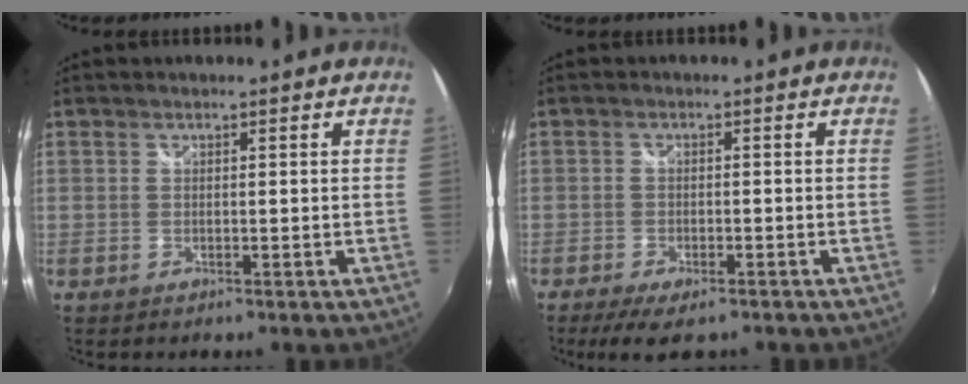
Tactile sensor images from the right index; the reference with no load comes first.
{"total": 7.4, "force": [-5.5, 2.4, 4.3], "torque": [-0.103, -0.027, -0.092]}